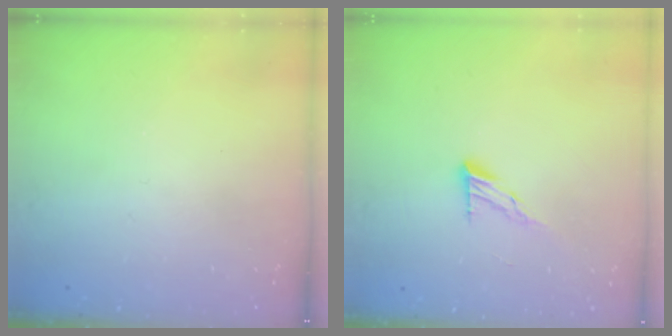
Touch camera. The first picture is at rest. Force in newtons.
{"total": 7.3, "press": 7.3, "slide": 0.4}